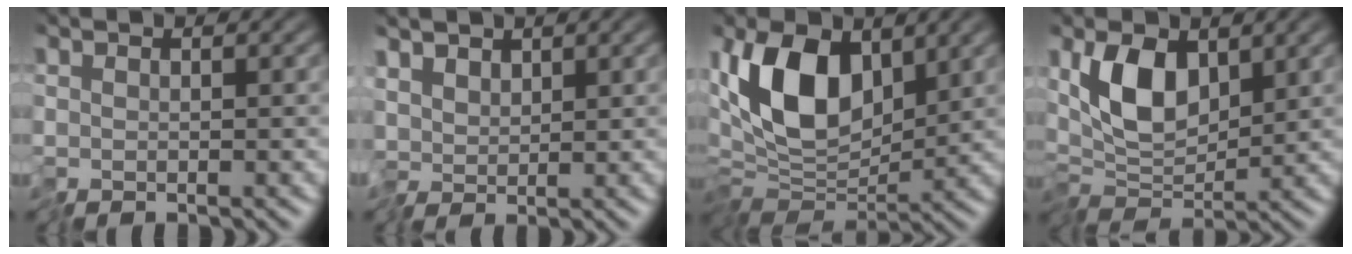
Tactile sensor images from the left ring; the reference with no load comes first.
{"total": 2.1, "force": [0.7, 1.8, 1.0], "torque": [-0.021, 0.001, 0.005]}
{"total": 9.1, "force": [2.2, 5.1, 7.2], "torque": [-0.150, 0.001, 0.025]}
{"total": 5.6, "force": [1.5, 2.8, 4.6], "torque": [-0.087, -0.007, 0.021]}